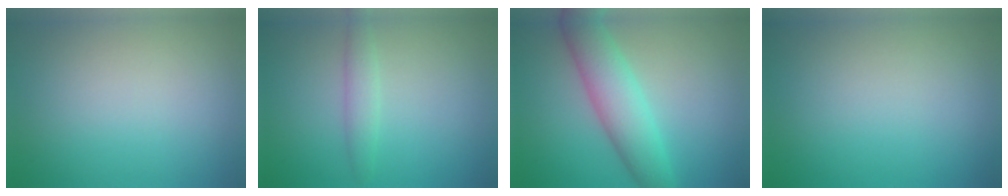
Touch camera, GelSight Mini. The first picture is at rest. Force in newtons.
{"total": 1.7, "press": 1.7, "slide": 0.1}
{"total": 5.3, "press": 5.3, "slide": 0.2}
{"total": 0.0}